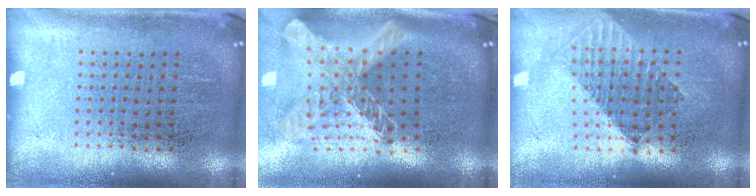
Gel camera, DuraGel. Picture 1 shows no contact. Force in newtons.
{"total": 2.9, "press": 2.0, "slide": 2.1}
{"total": 1.6, "press": 1.3, "slide": 0.9}